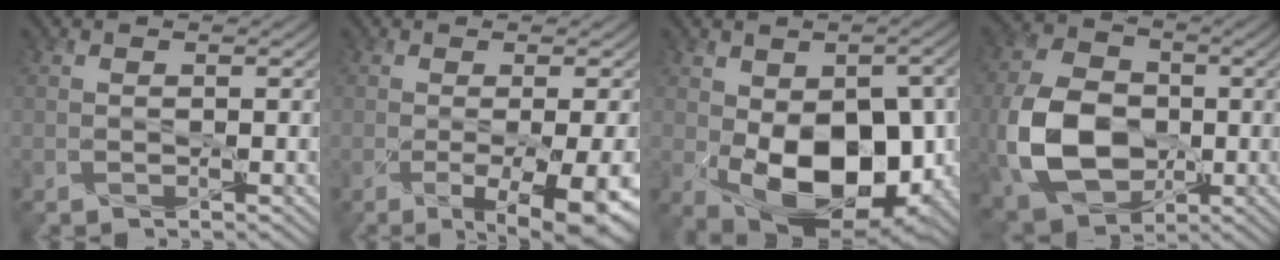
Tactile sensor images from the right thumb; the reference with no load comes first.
{"total": 8.4, "force": [-2.5, 2.3, 7.6], "torque": [-0.111, -0.023, -0.022]}
{"total": 13.8, "force": [-3.0, 8.4, 10.5], "torque": [-0.170, -0.035, -0.035]}
{"total": 12.6, "force": [-2.3, 9.2, 8.3], "torque": [-0.196, -0.008, -0.050]}